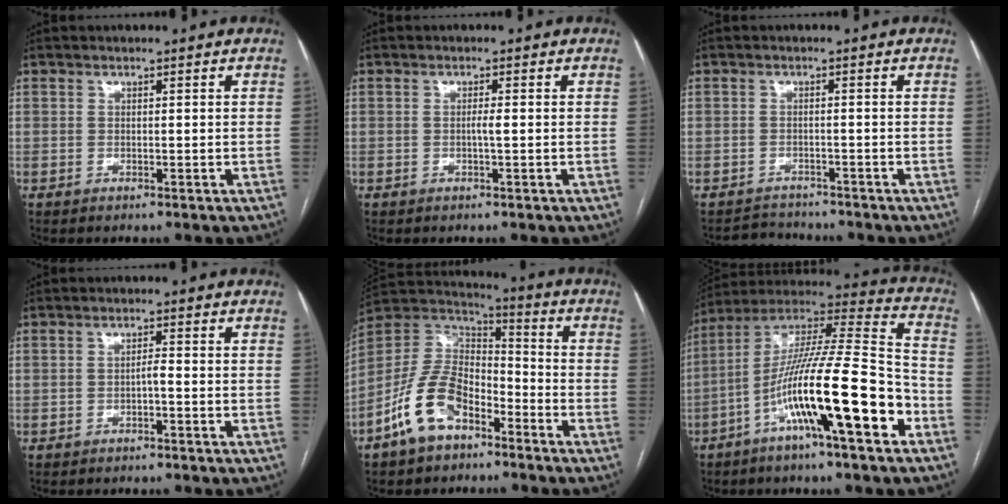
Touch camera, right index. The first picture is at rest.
{"total": 1.1, "force": [-0.2, -0.1, 1.1], "torque": [-0.022, 0.000, -0.003]}
{"total": 3.2, "force": [-3.1, 0.9, -0.6], "torque": [0.008, -0.006, -0.047]}
{"total": 1.3, "force": [-0.6, 0.2, 1.1], "torque": [-0.018, 0.003, -0.012]}
{"total": 12.5, "force": [-7.0, 6.6, 7.9], "torque": [-0.171, 0.016, -0.135]}
{"total": 20.9, "force": [-8.2, 1.6, 19.1], "torque": [-0.332, -0.002, -0.142]}